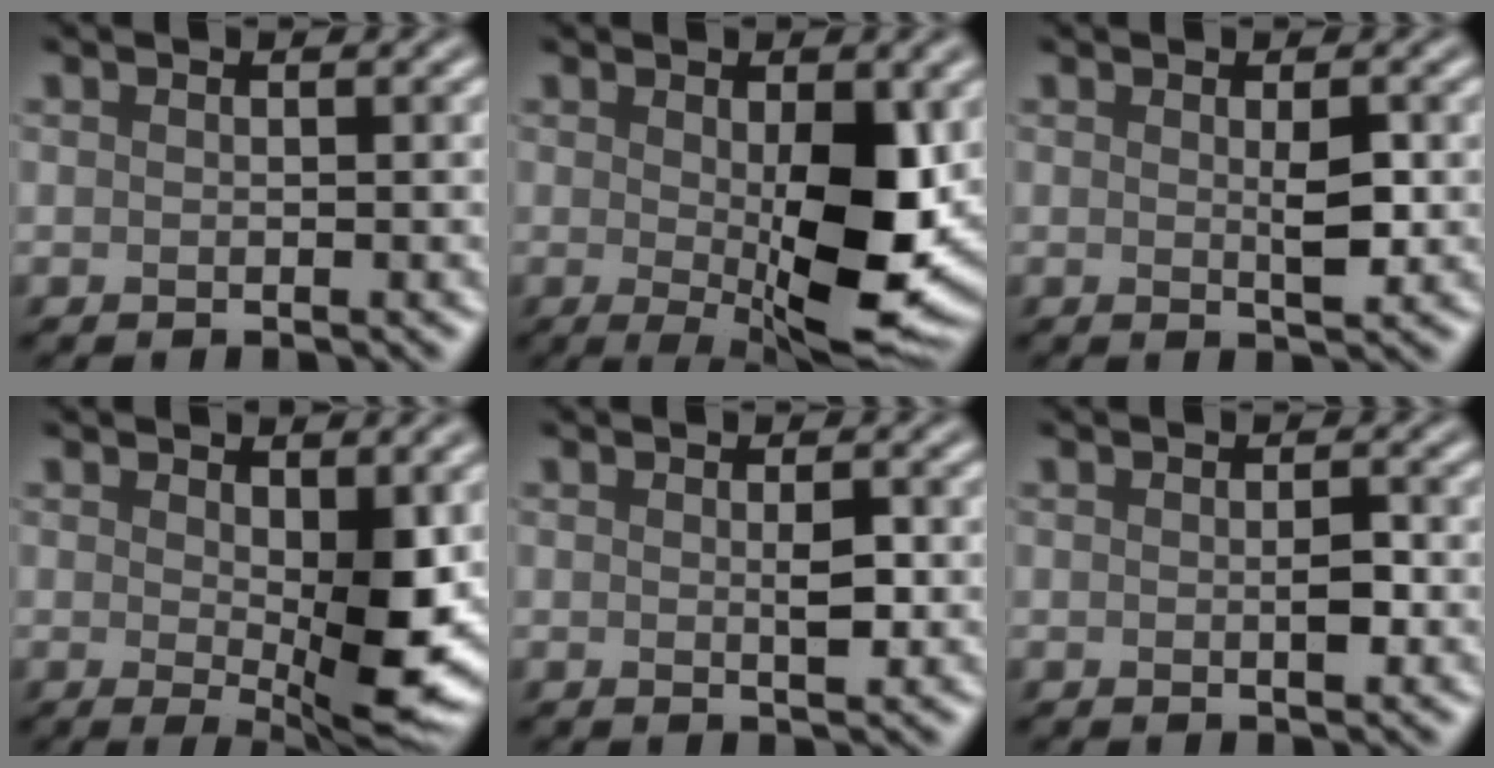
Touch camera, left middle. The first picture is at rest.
{"total": 8.9, "force": [-0.2, 2.9, 8.4], "torque": [-0.129, -0.017, 0.008]}
{"total": 1.7, "force": [0.1, 0.2, 1.7], "torque": [-0.033, -0.005, 0.007]}
{"total": 6.7, "force": [0.2, 1.8, 6.5], "torque": [-0.104, -0.017, 0.015]}
{"total": 1.3, "force": [0.0, 0.1, 1.3], "torque": [-0.025, -0.003, 0.005]}
{"total": 1.2, "force": [-0.3, 0.2, 1.1], "torque": [-0.023, -0.003, 0.000]}